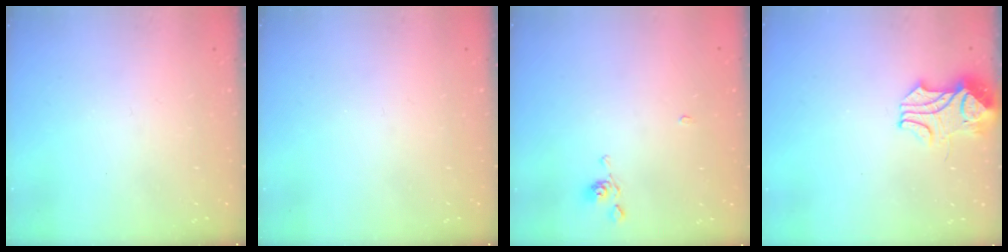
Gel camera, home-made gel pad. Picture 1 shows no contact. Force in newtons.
{"total": 0.0}
{"total": 4.8, "press": 4.8, "slide": 0.3}
{"total": 2.6, "press": 2.4, "slide": 1.0}